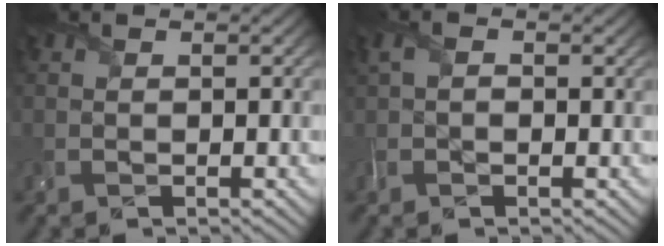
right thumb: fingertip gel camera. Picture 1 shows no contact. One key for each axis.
{"total": 2.1, "fx": 0.2, "fy": 1.3, "fz": 1.7, "tx": -0.043, "ty": 0.005, "tz": 0.000}